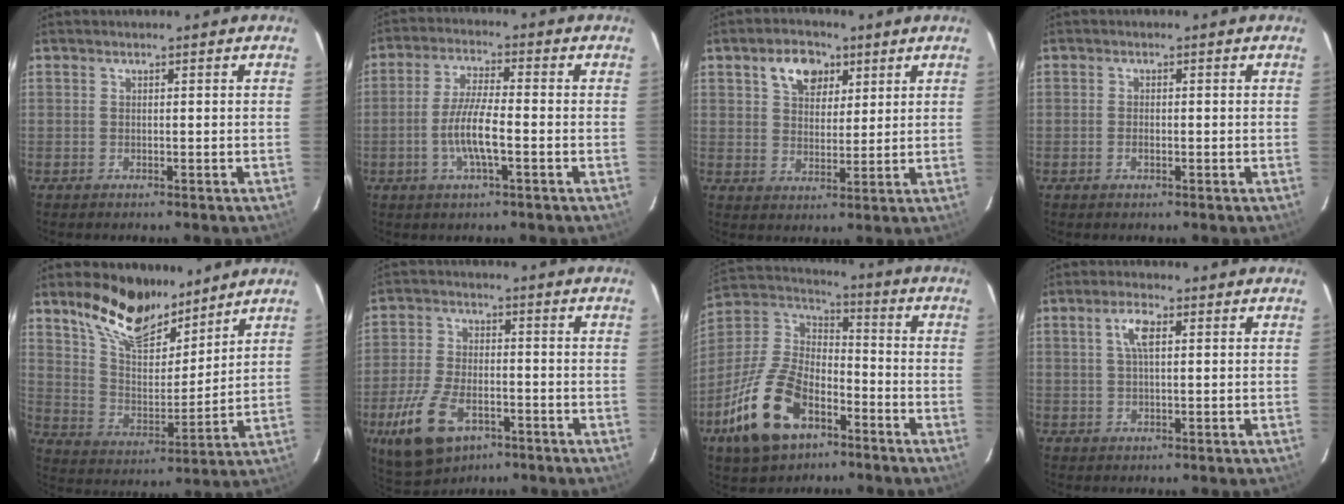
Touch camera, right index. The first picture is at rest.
{"total": 7.6, "force": [-2.3, 1.3, 7.2], "torque": [-0.144, -0.003, -0.045]}
{"total": 7.6, "force": [3.8, 5.0, 4.2], "torque": [-0.068, 0.018, 0.067]}
{"total": 1.3, "force": [-0.4, 0.7, 1.0], "torque": [-0.021, 0.001, -0.008]}
{"total": 15.9, "force": [11.8, 6.8, 8.3], "torque": [-0.161, 0.013, 0.215]}
{"total": 13.0, "force": [-6.5, 7.0, 8.9], "torque": [-0.201, -0.017, -0.113]}
{"total": 19.6, "force": [-10.1, 10.8, 12.8], "torque": [-0.281, -0.003, -0.181]}
{"total": 3.9, "force": [1.2, 1.4, 3.5], "torque": [-0.068, 0.009, 0.022]}